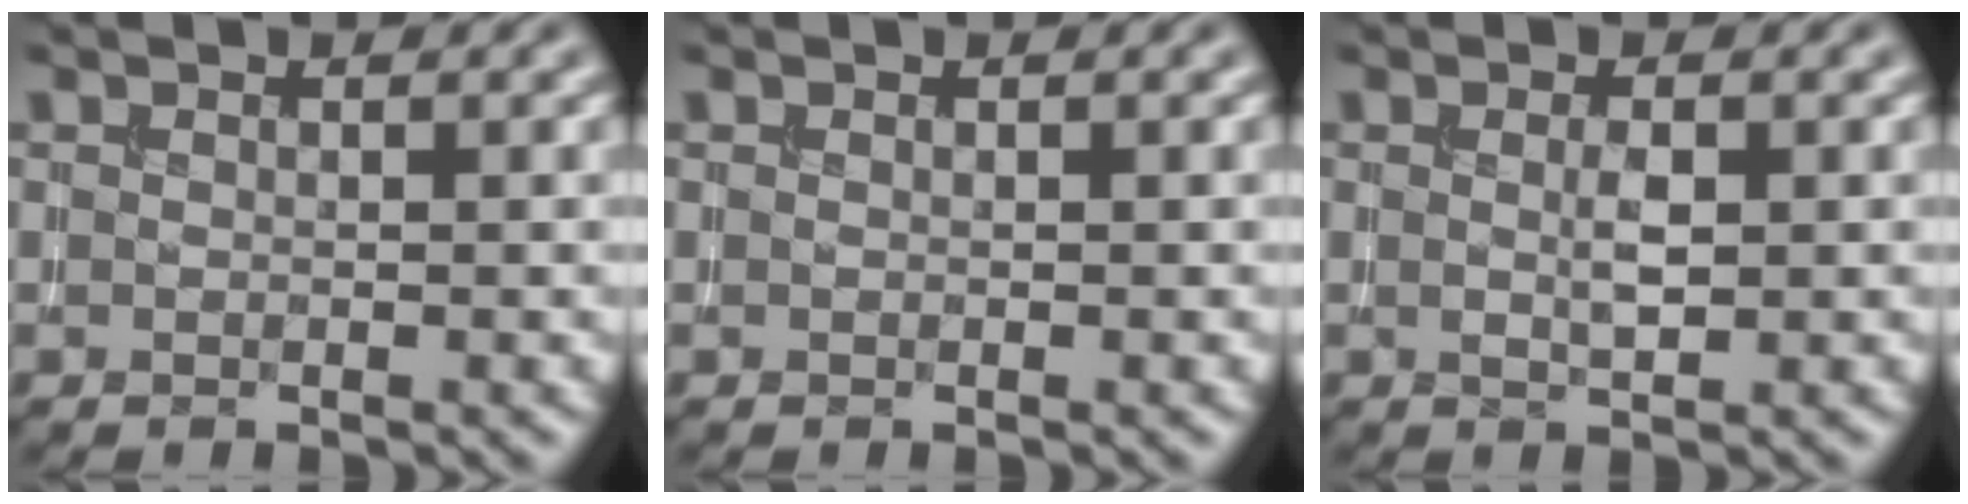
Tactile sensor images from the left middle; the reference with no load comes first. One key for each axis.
{"total": 0.0}
{"total": 1.4, "fx": 0.1, "fy": 0.3, "fz": 1.3, "tx": -0.028, "ty": 0.000, "tz": 0.005}